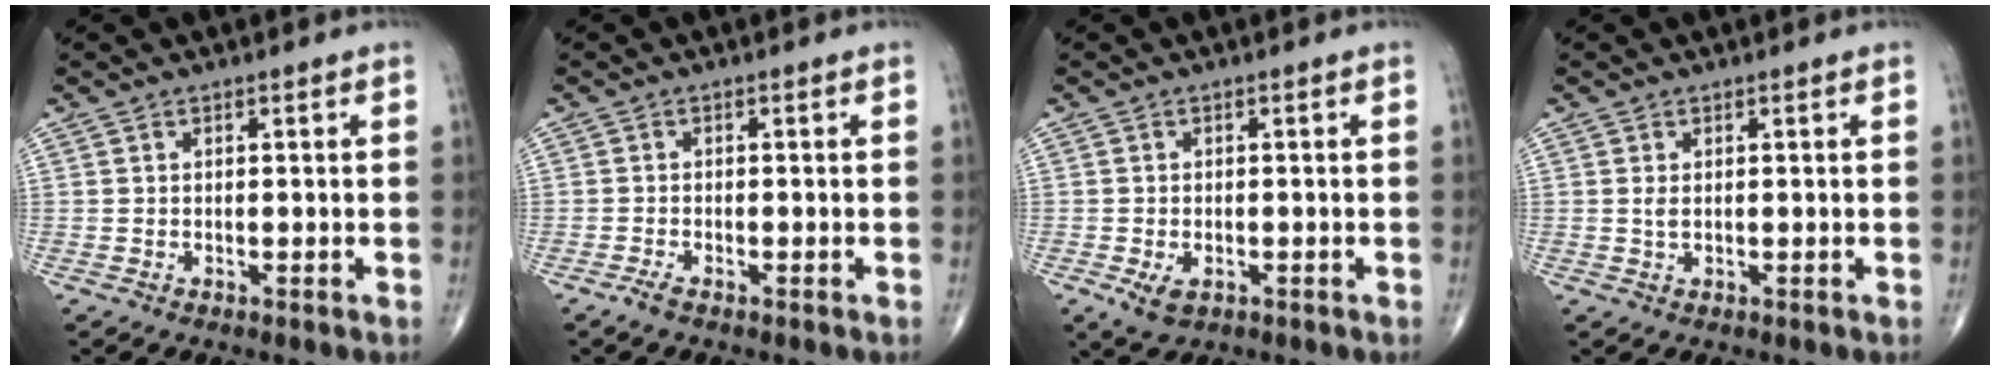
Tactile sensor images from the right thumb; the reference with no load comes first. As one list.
[{"total": 1.4, "force": [-1.1, 0.3, 0.8], "torque": [-0.028, -0.001, -0.023]}, {"total": 3.7, "force": [-1.4, 2.3, 2.6], "torque": [-0.047, -0.002, -0.017]}, {"total": 1.3, "force": [0.2, 0.7, 1.1], "torque": [-0.021, -0.002, 0.007]}]